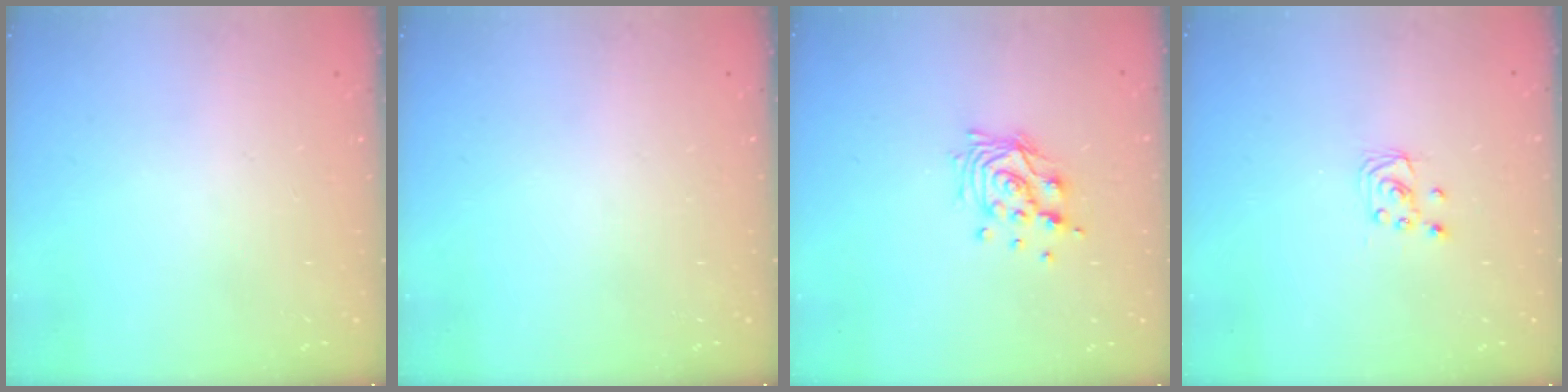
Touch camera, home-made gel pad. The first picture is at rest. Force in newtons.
{"total": 0.0}
{"total": 11.1, "press": 11.0, "slide": 0.9}
{"total": 2.3, "press": 2.2, "slide": 0.3}